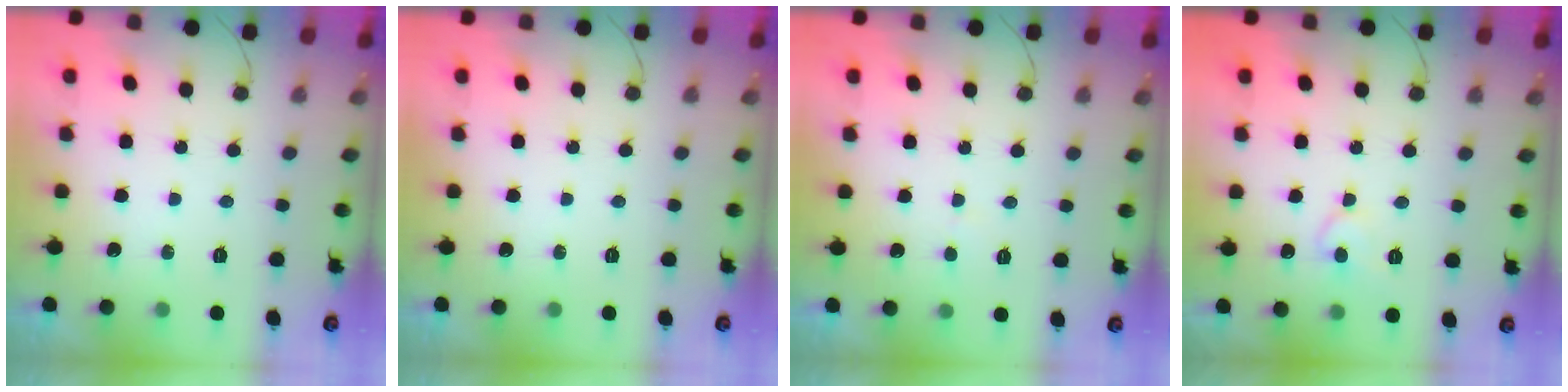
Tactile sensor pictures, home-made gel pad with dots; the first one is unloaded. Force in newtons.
{"total": 0.0}
{"total": 1.6, "press": 1.6, "slide": 0.1}
{"total": 6.8, "press": 6.8, "slide": 0.7}